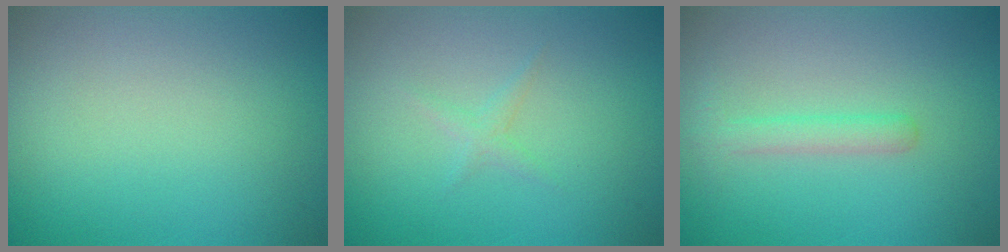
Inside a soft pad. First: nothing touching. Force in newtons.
{"total": 0.9, "press": 0.9, "slide": 0.0}
{"total": 1.7, "press": 1.7, "slide": 0.1}